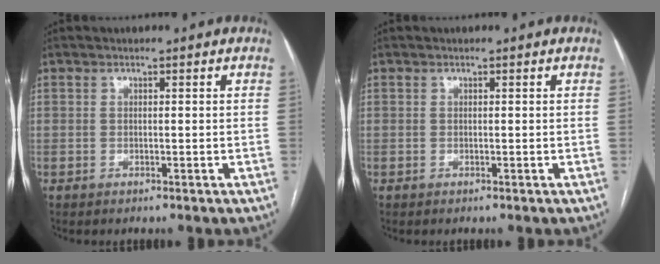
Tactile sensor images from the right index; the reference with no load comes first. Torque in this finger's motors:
{"motor_torque": [0.00, 0.00, 0.00, 0.00]}